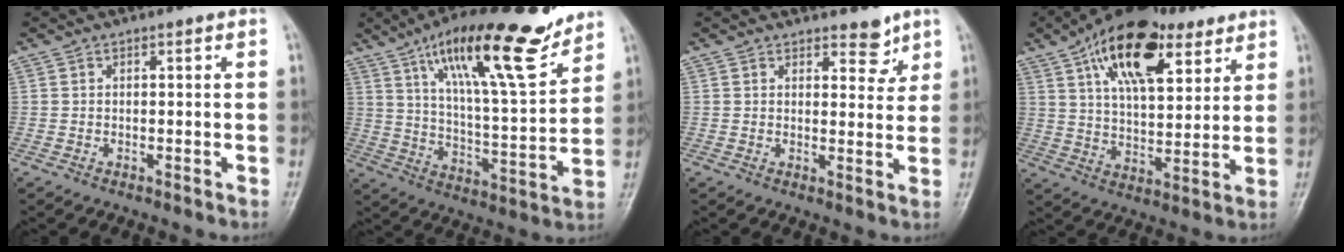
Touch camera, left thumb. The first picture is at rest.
{"total": 20.5, "force": [13.4, 4.7, 14.8], "torque": [-0.212, -0.056, 0.224]}
{"total": 3.8, "force": [2.8, 2.0, 1.7], "torque": [0.007, -0.017, 0.036]}
{"total": 19.8, "force": [10.2, 9.7, 13.9], "torque": [-0.191, -0.021, 0.167]}